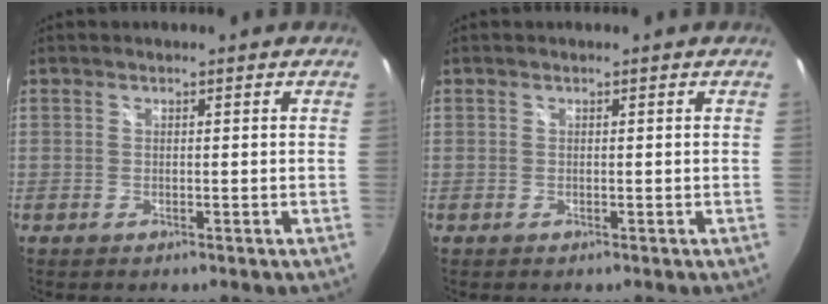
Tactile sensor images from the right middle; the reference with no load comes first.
{"total": 0.0}